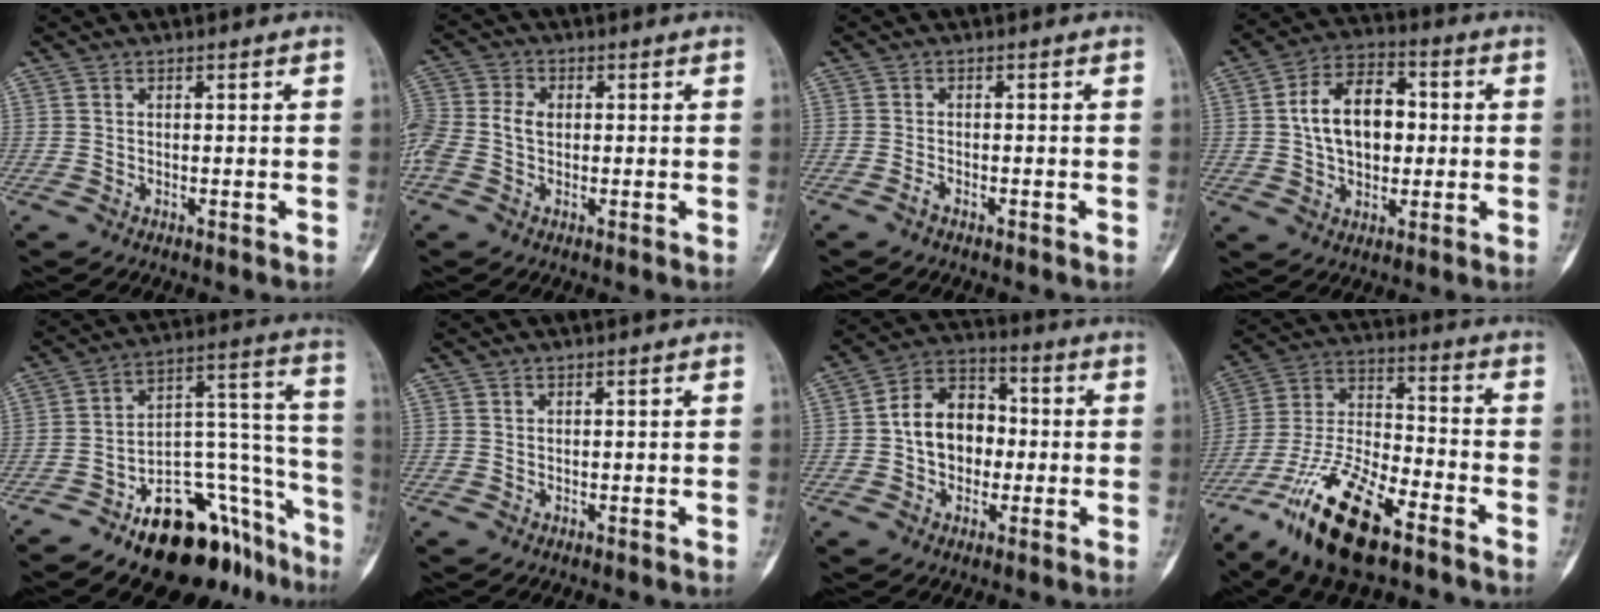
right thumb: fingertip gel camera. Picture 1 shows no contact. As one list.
[{"total": 9.2, "force": [-0.5, 6.6, 6.4], "torque": [-0.177, 0.020, -0.011]}, {"total": 1.1, "force": [-0.9, 0.3, 0.6], "torque": [-0.015, 0.002, -0.018]}, {"total": 13.0, "force": [0.9, 8.4, 9.9], "torque": [-0.140, 0.021, 0.009]}, {"total": 24.2, "force": [-14.5, 11.5, 15.5], "torque": [-0.118, 0.136, -0.209]}, {"total": 0.0}, {"total": 11.8, "force": [-0.5, 8.9, 7.6], "torque": [-0.086, 0.035, -0.018]}, {"total": 18.9, "force": [-12.0, 6.2, 13.3], "torque": [-0.265, 0.057, -0.222]}]